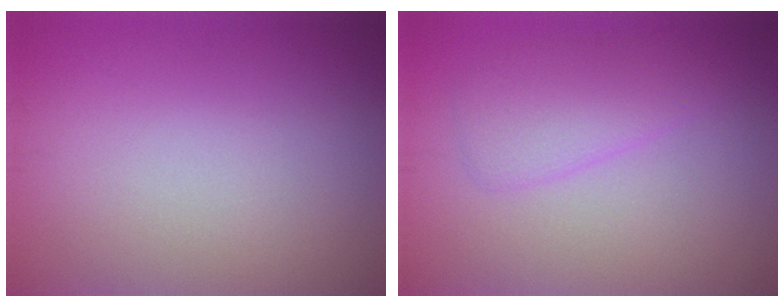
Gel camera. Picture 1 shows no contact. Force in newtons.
{"total": 2.6, "press": 2.6, "slide": 0.1}